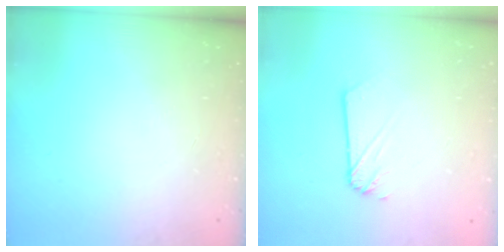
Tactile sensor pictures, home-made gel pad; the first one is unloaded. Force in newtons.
{"total": 1.9, "press": 1.9, "slide": 0.3}